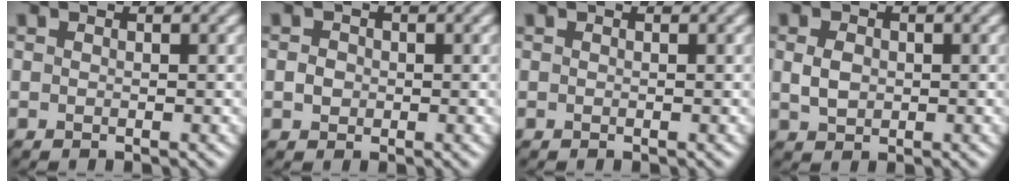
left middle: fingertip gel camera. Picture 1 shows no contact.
{"total": 1.3, "force": [-0.1, 1.2, 0.6], "torque": [-0.008, 0.000, -0.006]}
{"total": 0.0}
{"total": 2.3, "force": [0.1, 1.8, 1.4], "torque": [-0.032, 0.000, 0.002]}